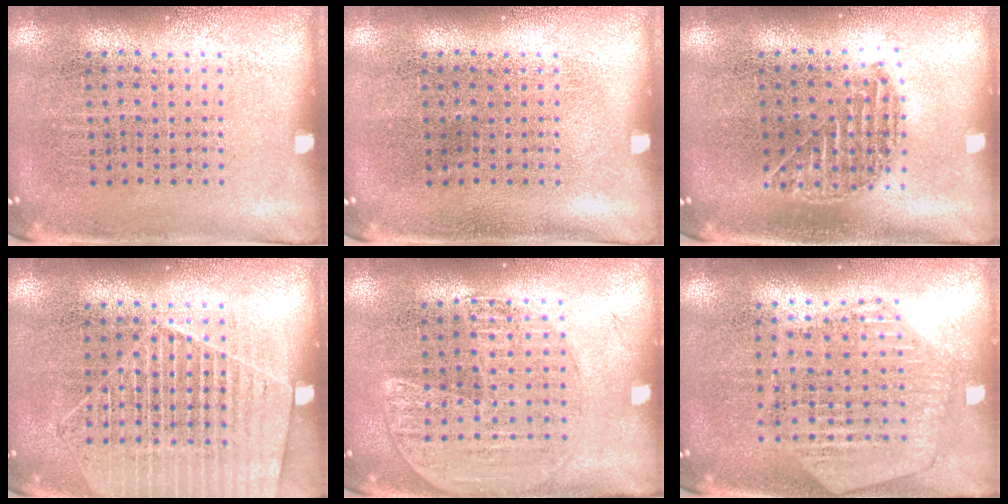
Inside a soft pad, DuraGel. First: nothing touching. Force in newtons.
{"total": 0.0}
{"total": 1.0, "press": 0.9, "slide": 0.4}
{"total": 1.4, "press": 1.3, "slide": 0.5}
{"total": 1.6, "press": 1.5, "slide": 0.4}
{"total": 1.2, "press": 1.2, "slide": 0.2}